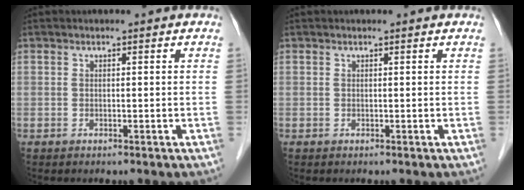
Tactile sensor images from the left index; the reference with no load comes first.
{"total": 0.0}